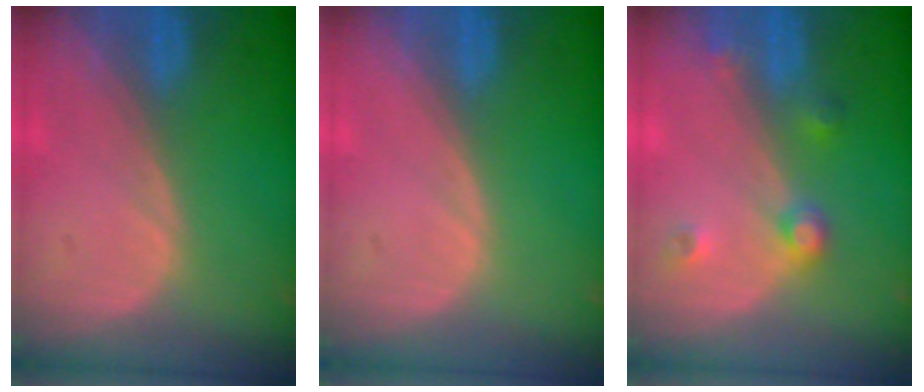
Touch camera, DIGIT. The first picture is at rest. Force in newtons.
{"total": 0.0}
{"total": 3.7, "press": 3.4, "slide": 1.3}